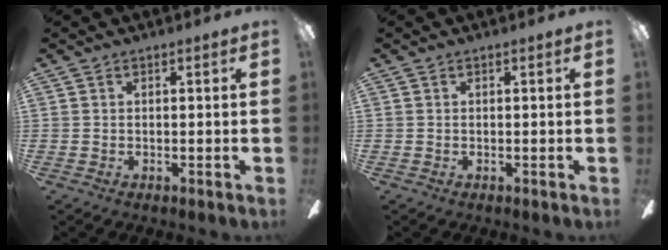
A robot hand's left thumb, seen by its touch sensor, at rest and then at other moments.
{"total": 0.0}